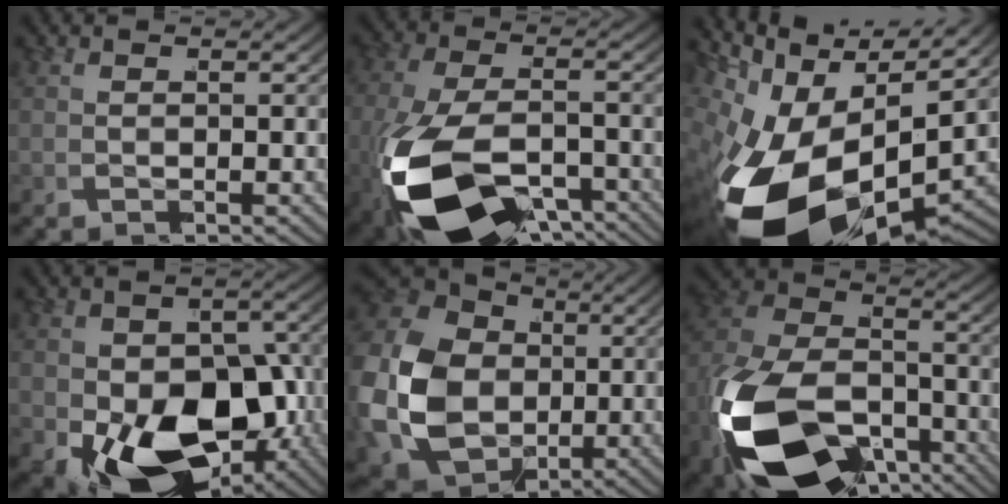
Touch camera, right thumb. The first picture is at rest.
{"total": 15.4, "force": [-7.0, 8.7, 10.5], "torque": [-0.243, -0.059, -0.086]}
{"total": 19.4, "force": [-5.0, 11.6, 14.7], "torque": [-0.293, -0.064, -0.057]}
{"total": 13.1, "force": [-3.6, 8.2, 9.5], "torque": [-0.196, -0.074, -0.026]}
{"total": 16.3, "force": [-1.1, 13.2, 9.4], "torque": [-0.260, -0.049, -0.012]}
{"total": 18.2, "force": [-7.6, 11.7, 11.8], "torque": [-0.259, -0.078, -0.098]}